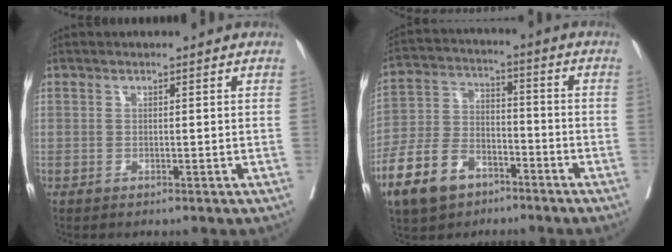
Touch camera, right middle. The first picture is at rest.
{"total": 11.1, "force": [-6.7, 6.5, 6.0], "torque": [-0.138, 0.003, -0.125]}